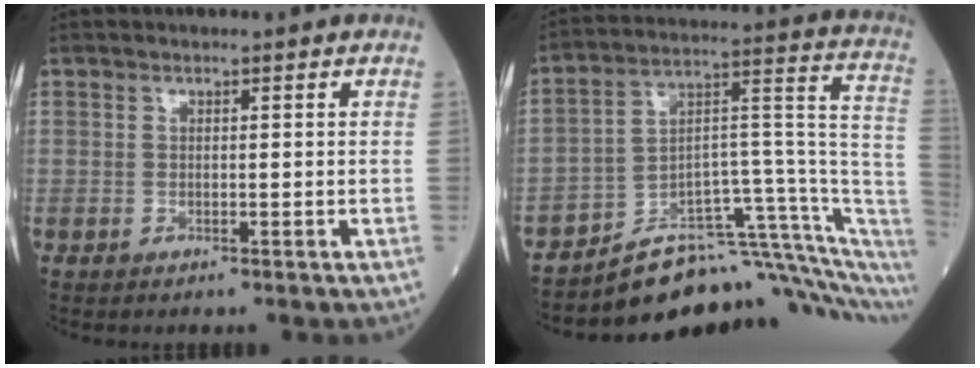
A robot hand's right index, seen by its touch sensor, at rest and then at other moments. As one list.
[{"total": 17.2, "force": [-14.5, 3.1, 8.7], "torque": [-0.055, 0.086, -0.208]}]